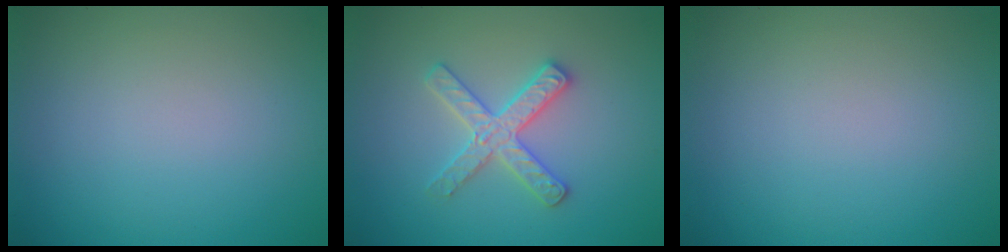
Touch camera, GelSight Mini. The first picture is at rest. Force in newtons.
{"total": 2.9, "press": 2.9, "slide": 0.5}
{"total": 0.0}